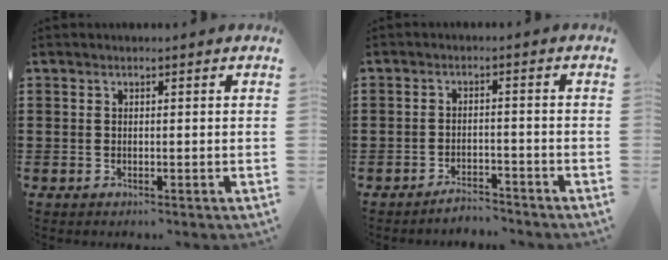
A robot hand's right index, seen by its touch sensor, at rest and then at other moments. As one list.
[{"total": 2.9, "force": [-2.9, 0.2, 0.2], "torque": [-0.007, 0.002, -0.060]}]